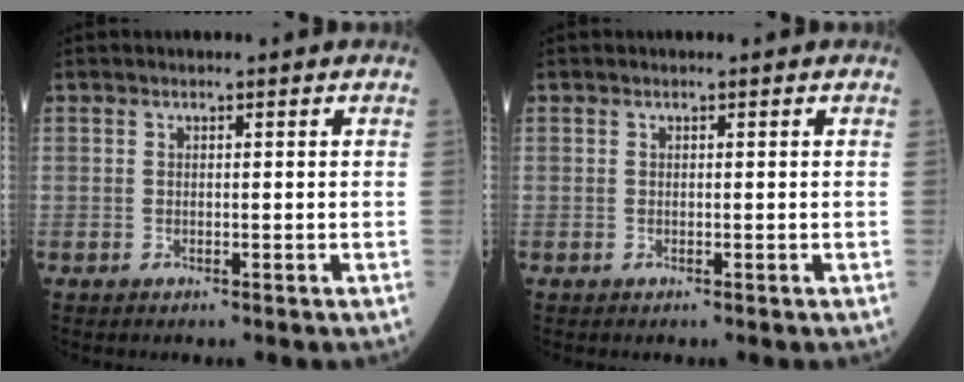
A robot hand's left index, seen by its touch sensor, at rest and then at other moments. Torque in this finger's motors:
{"motor_torque": [-0.28, 0.27, 0.00, -0.01]}